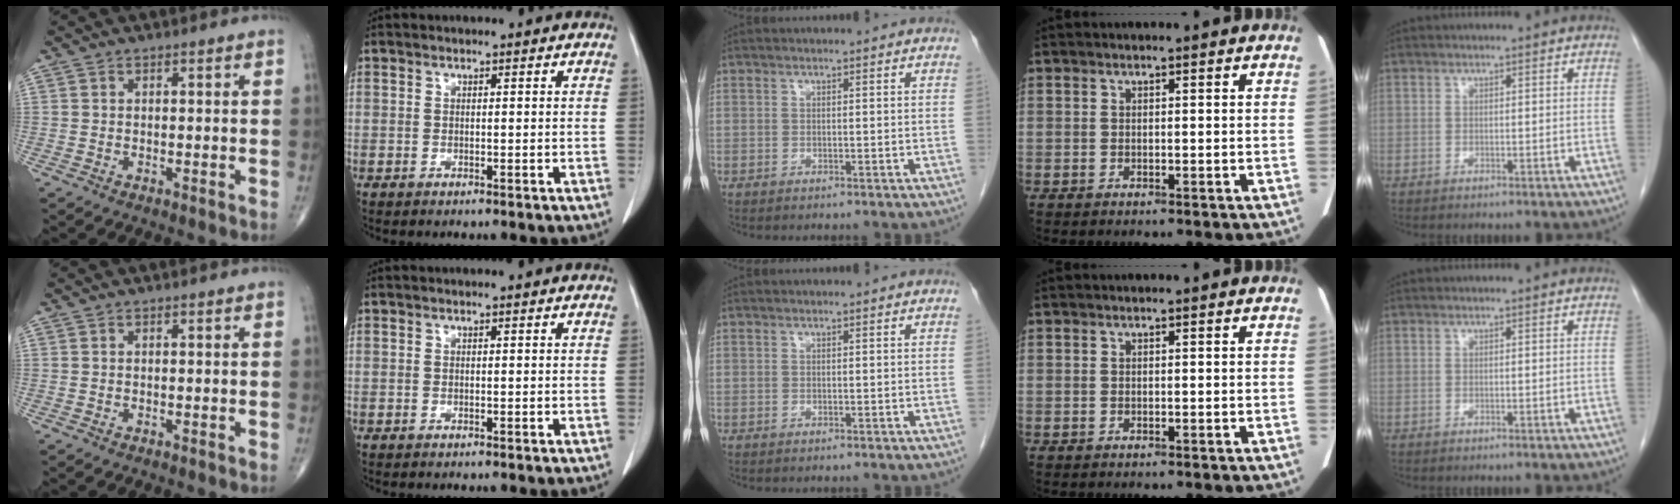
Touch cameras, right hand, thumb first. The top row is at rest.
{}